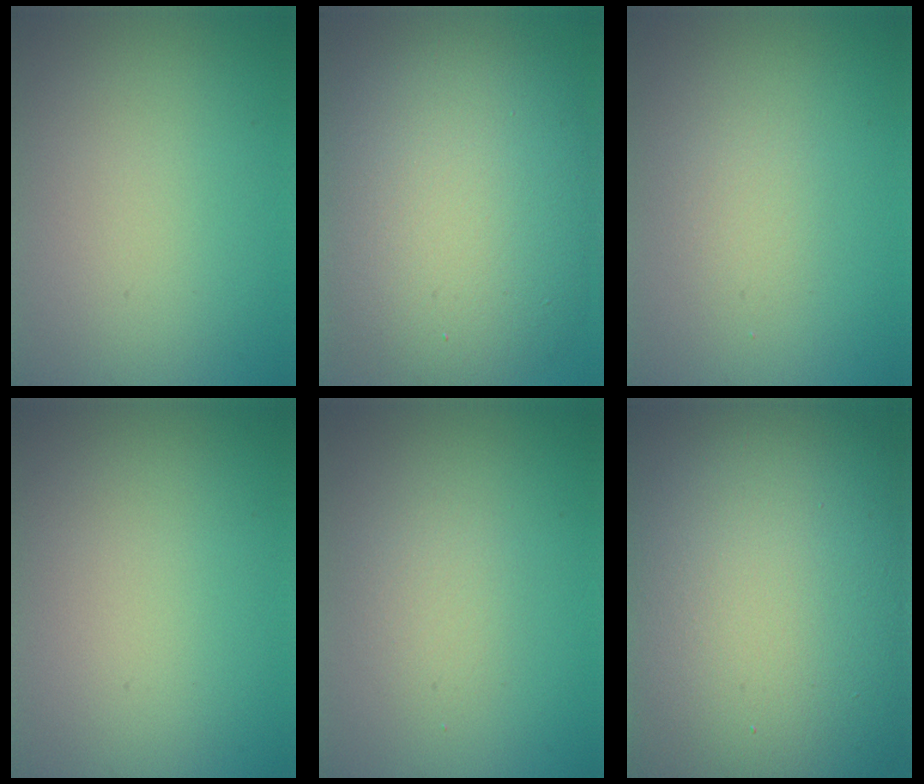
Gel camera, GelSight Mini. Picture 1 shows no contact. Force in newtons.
{"total": 13.4, "press": 13.3, "slide": 0.8}
{"total": 1.3, "press": 1.3, "slide": 0.1}
{"total": 0.0}
{"total": 1.6, "press": 1.6, "slide": 0.1}
{"total": 23.2, "press": 23.2, "slide": 1.1}